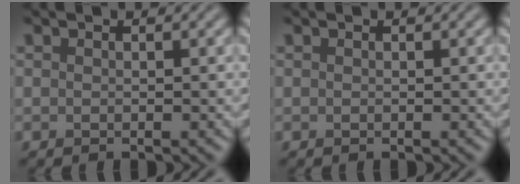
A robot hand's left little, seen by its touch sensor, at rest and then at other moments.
{"total": 0.0}